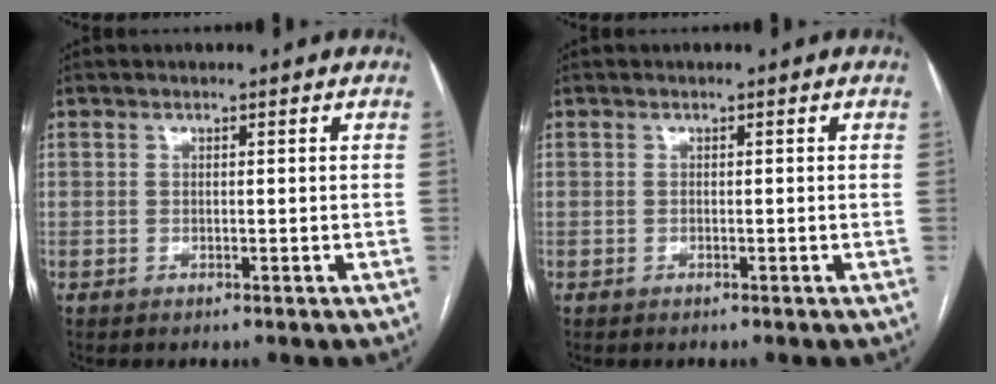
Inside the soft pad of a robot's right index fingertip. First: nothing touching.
{"total": 0.0}